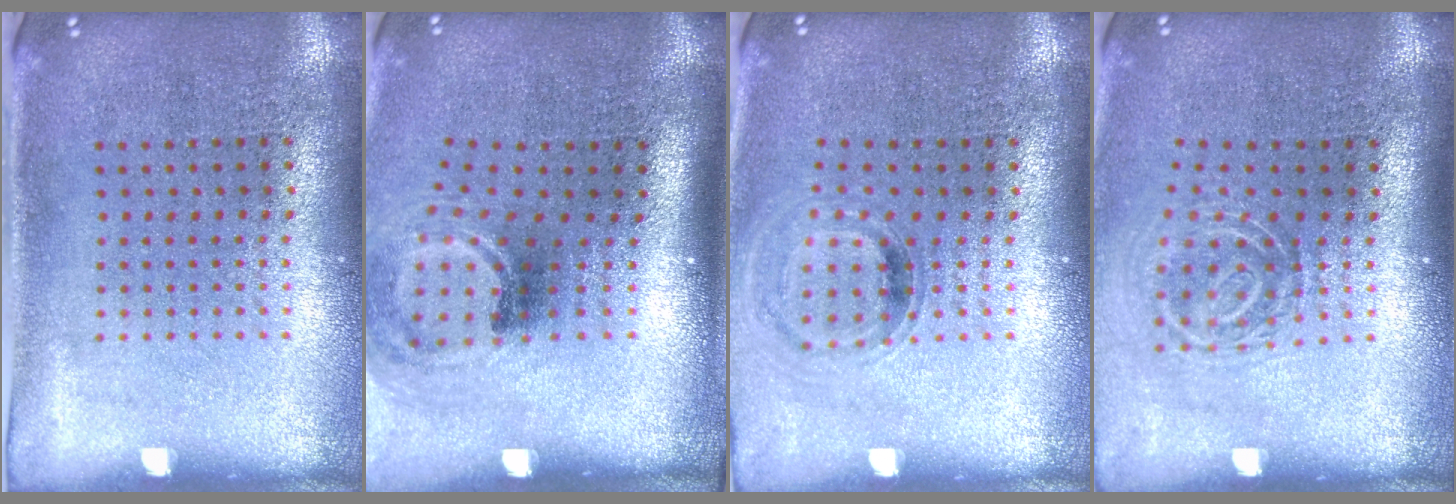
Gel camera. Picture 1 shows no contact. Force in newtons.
{"total": 2.0, "press": 1.3, "slide": 1.5}
{"total": 0.8, "press": 0.8, "slide": 0.1}
{"total": 1.9, "press": 1.2, "slide": 1.5}